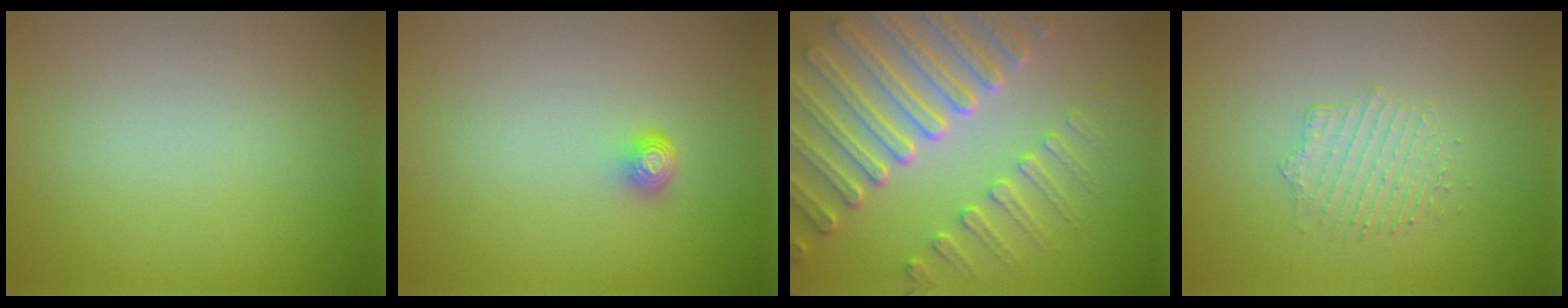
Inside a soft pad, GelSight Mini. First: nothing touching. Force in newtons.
{"total": 1.5, "press": 1.2, "slide": 0.9}
{"total": 8.1, "press": 6.0, "slide": 5.4}
{"total": 1.7, "press": 1.1, "slide": 1.3}